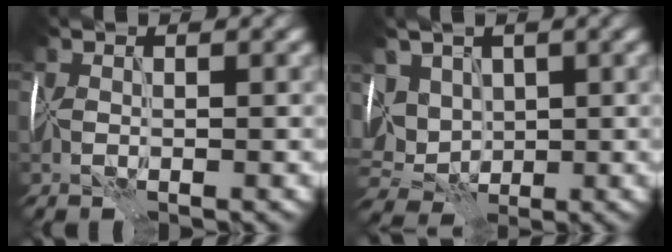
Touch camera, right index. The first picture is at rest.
{"total": 5.6, "force": [1.2, 4.8, 2.6], "torque": [-0.058, 0.013, 0.020]}